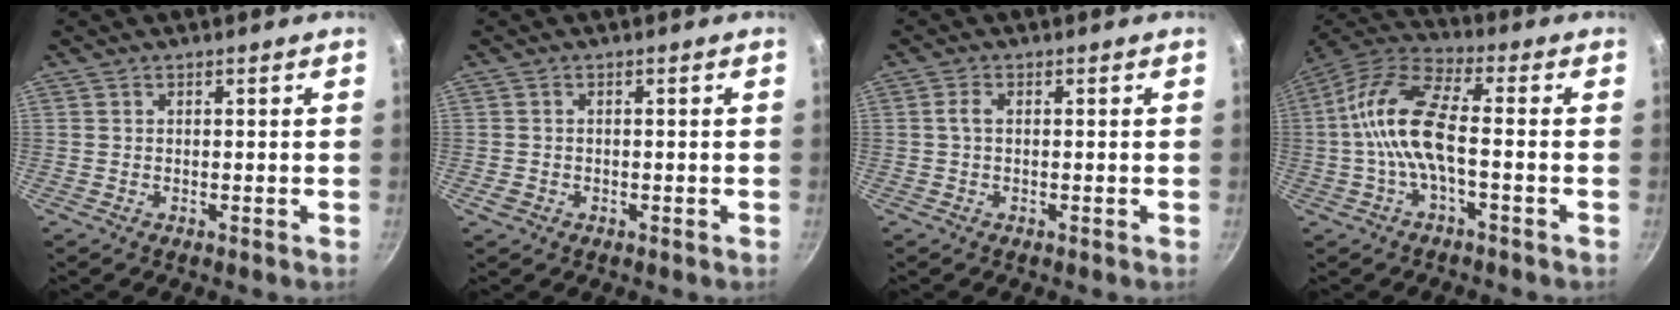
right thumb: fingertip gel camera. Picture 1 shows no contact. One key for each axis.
{"total": 1.6, "fx": -0.6, "fy": 1.3, "fz": 0.8, "tx": -0.015, "ty": 0.002, "tz": -0.008}
{"total": 1.8, "fx": 0.0, "fy": 0.4, "fz": 1.7, "tx": -0.046, "ty": 0.005, "tz": -0.001}
{"total": 12.2, "fx": -1.8, "fy": 4.7, "fz": 11.1, "tx": -0.228, "ty": 0.038, "tz": -0.050}